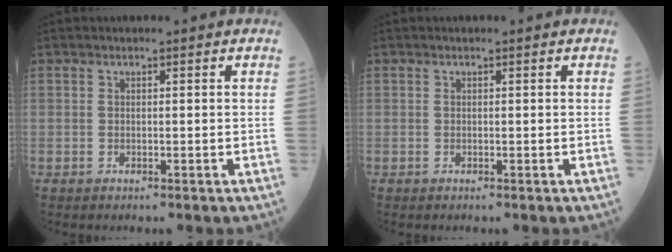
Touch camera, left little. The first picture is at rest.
{"total": 0.0}